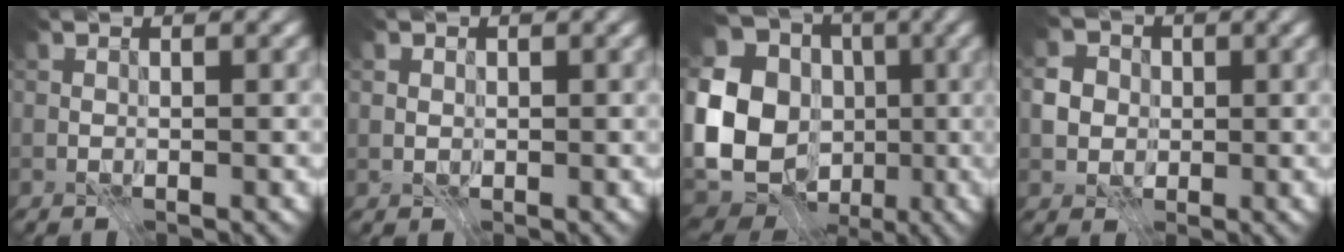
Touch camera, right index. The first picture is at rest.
{"total": 0.8, "force": [0.1, 0.8, 0.2], "torque": [-0.005, -0.001, -0.001]}
{"total": 19.0, "force": [-3.5, 16.6, 8.5], "torque": [-0.208, -0.007, -0.079]}
{"total": 3.8, "force": [-0.4, 3.5, 1.6], "torque": [-0.034, 0.004, -0.016]}